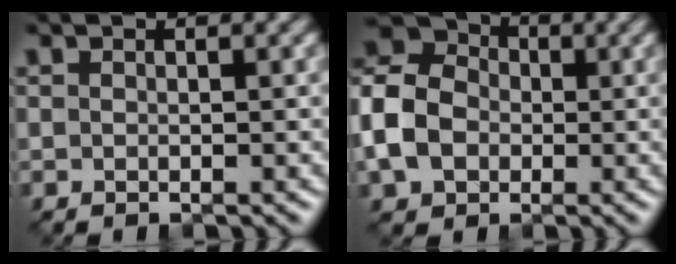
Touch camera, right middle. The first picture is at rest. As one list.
[{"total": 8.2, "force": [-2.0, 6.4, 4.6], "torque": [-0.125, -0.003, -0.047]}]